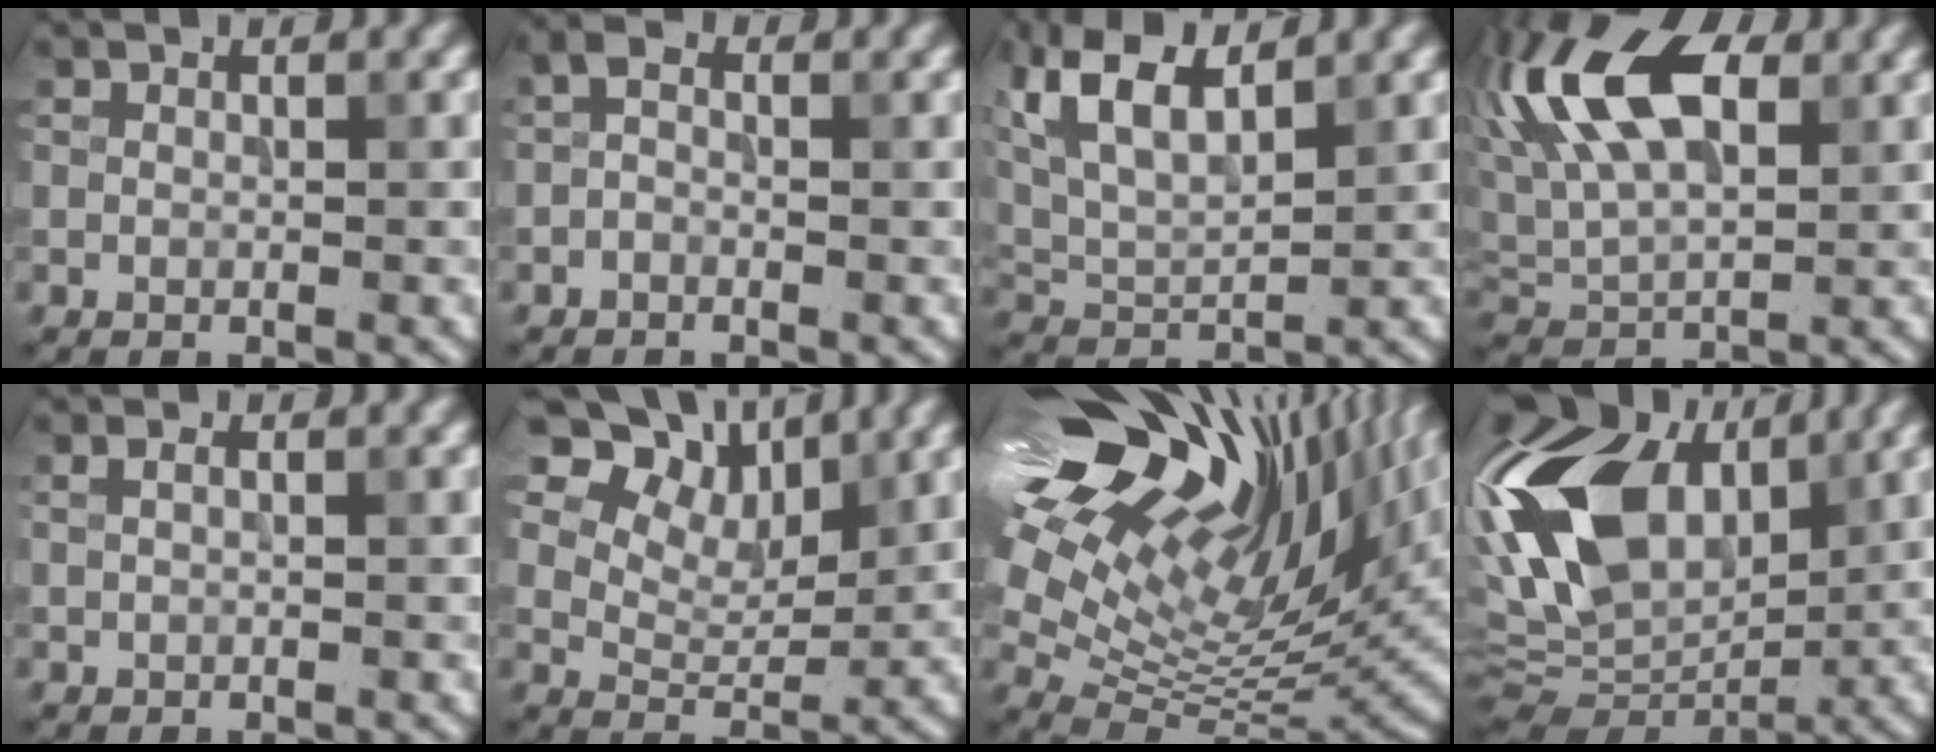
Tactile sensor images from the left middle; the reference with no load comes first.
{"total": 1.3, "force": [-0.5, 0.7, 0.9], "torque": [-0.019, 0.004, -0.016]}
{"total": 9.8, "force": [5.1, 4.3, 7.1], "torque": [-0.149, 0.041, 0.080]}
{"total": 10.3, "force": [3.2, 5.0, 8.4], "torque": [-0.178, 0.026, 0.047]}
{"total": 0.8, "force": [0.4, 0.3, 0.6], "torque": [-0.014, 0.001, 0.005]}
{"total": 8.1, "force": [5.1, 4.6, 4.2], "torque": [-0.069, -0.001, 0.080]}
{"total": 19.9, "force": [10.9, 9.2, 13.9], "torque": [-0.233, 0.051, 0.170]}
{"total": 13.9, "force": [3.3, 8.8, 10.2], "torque": [-0.214, 0.021, 0.049]}